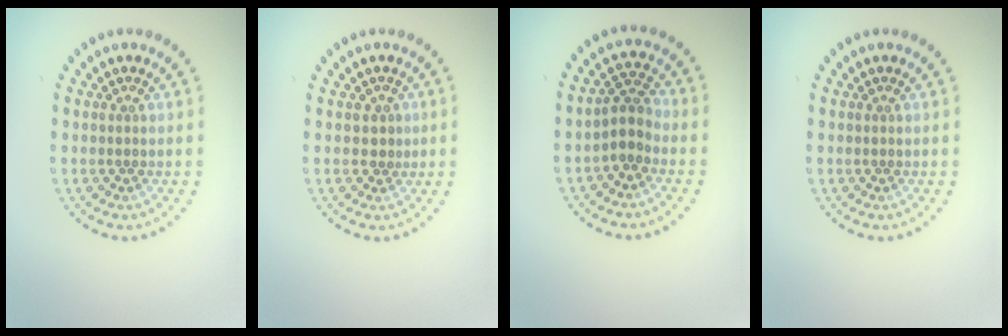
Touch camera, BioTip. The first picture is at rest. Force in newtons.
{"total": 1.1, "press": 1.0, "slide": 0.5}
{"total": 2.2, "press": 1.9, "slide": 1.2}
{"total": 0.0}